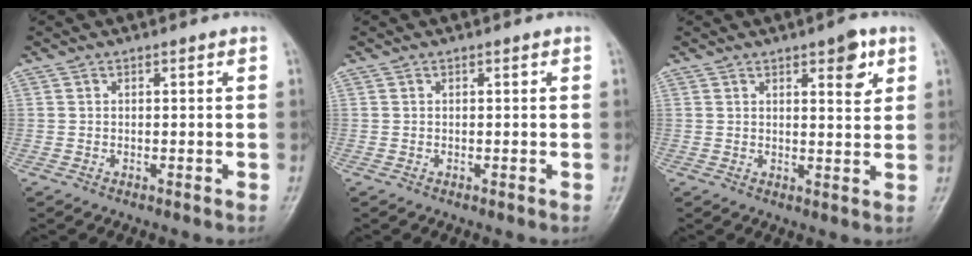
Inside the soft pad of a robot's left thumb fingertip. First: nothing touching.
{"total": 0.0}
{"total": 6.0, "force": [3.0, 2.2, 4.7], "torque": [-0.048, -0.014, 0.038]}